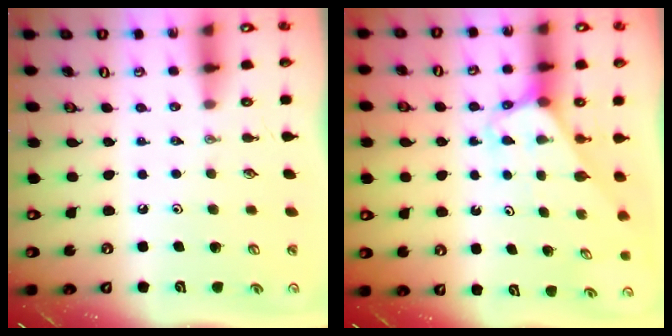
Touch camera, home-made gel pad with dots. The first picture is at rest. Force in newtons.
{"total": 3.2, "press": 3.2, "slide": 0.2}